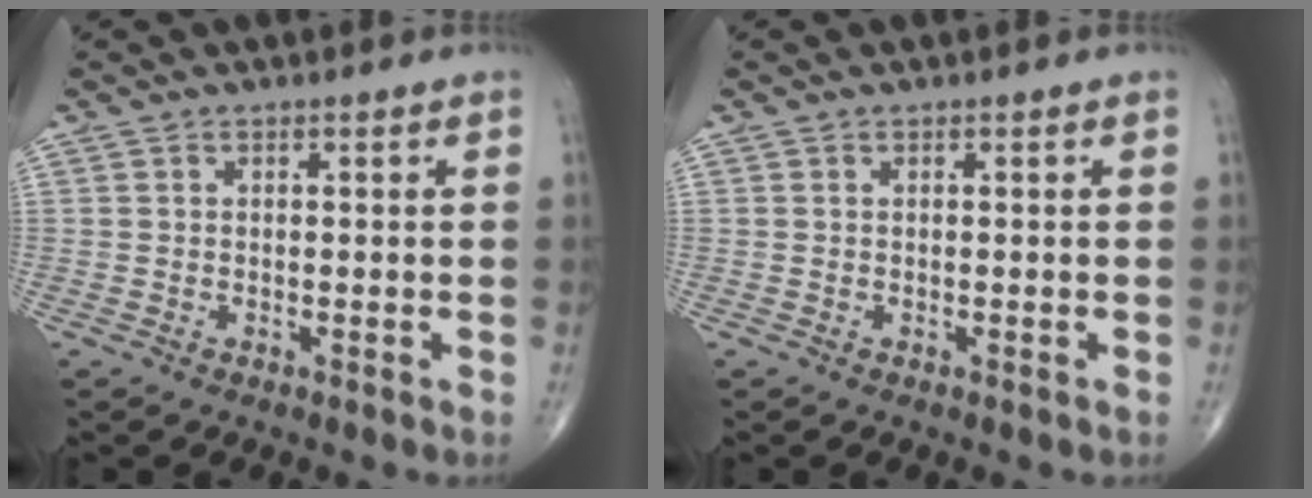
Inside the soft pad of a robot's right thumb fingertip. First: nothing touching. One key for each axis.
{"total": 0.0}